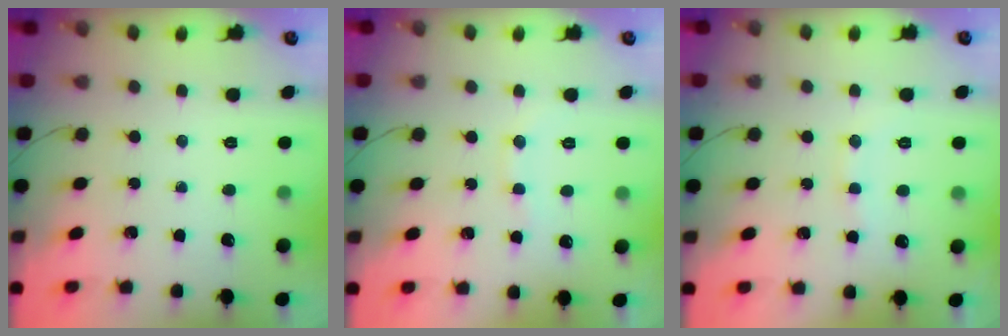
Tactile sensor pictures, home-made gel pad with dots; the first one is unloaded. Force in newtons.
{"total": 7.3, "press": 7.2, "slide": 1.4}
{"total": 7.3, "press": 7.2, "slide": 1.2}